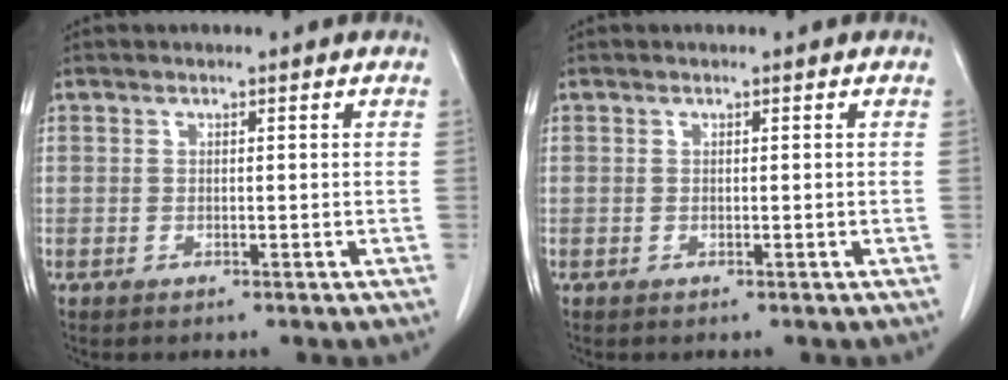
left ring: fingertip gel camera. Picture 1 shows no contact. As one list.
[{"total": 0.0}]